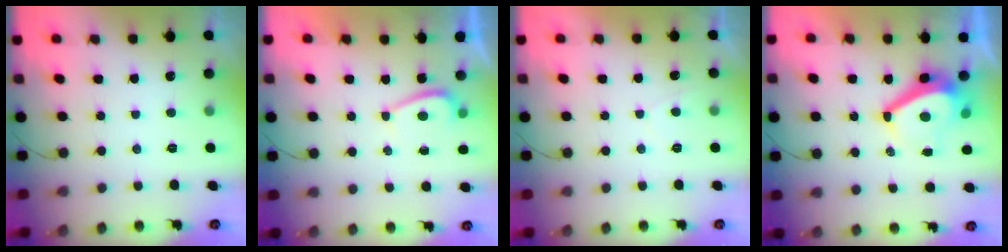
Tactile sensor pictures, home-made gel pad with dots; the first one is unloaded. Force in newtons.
{"total": 1.4, "press": 1.3, "slide": 0.5}
{"total": 0.8, "press": 0.6, "slide": 0.6}
{"total": 8.0, "press": 8.0, "slide": 0.9}